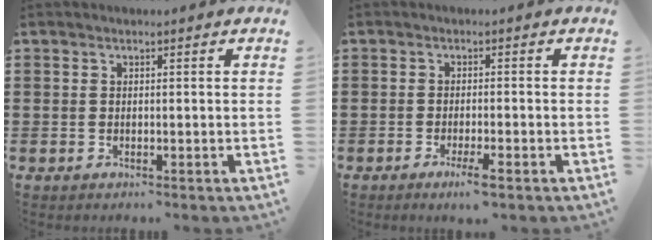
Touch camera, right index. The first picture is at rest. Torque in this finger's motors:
{"motor_torque": [0.55, -0.30, 0.09, 0.04]}